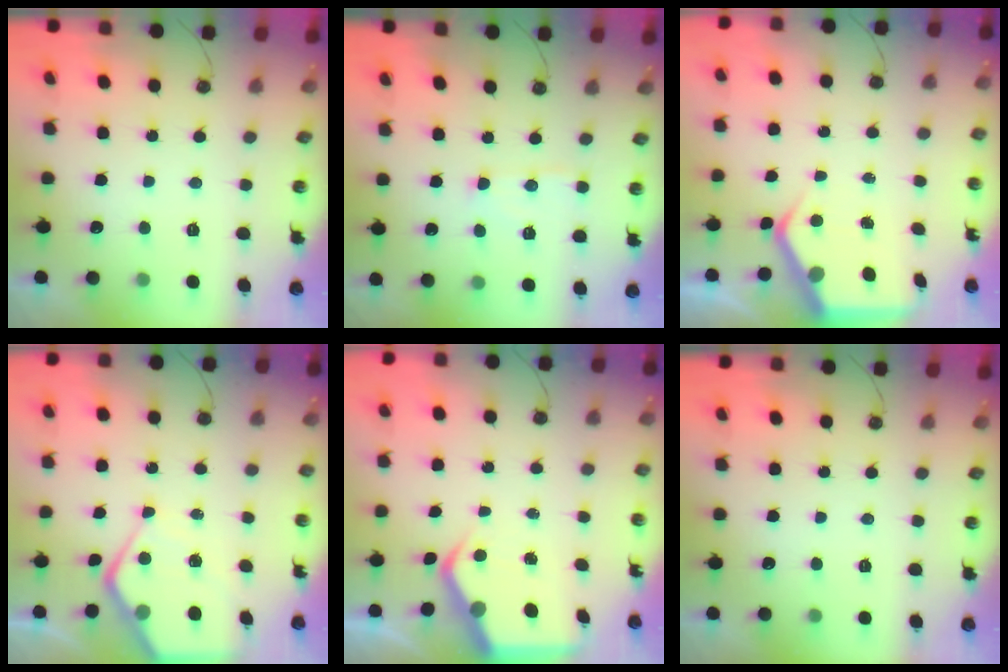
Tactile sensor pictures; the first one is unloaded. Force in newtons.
{"total": 7.7, "press": 7.7, "slide": 0.5}
{"total": 5.0, "press": 5.0, "slide": 0.2}
{"total": 8.9, "press": 8.9, "slide": 1.1}
{"total": 4.8, "press": 4.8, "slide": 0.3}
{"total": 0.0}